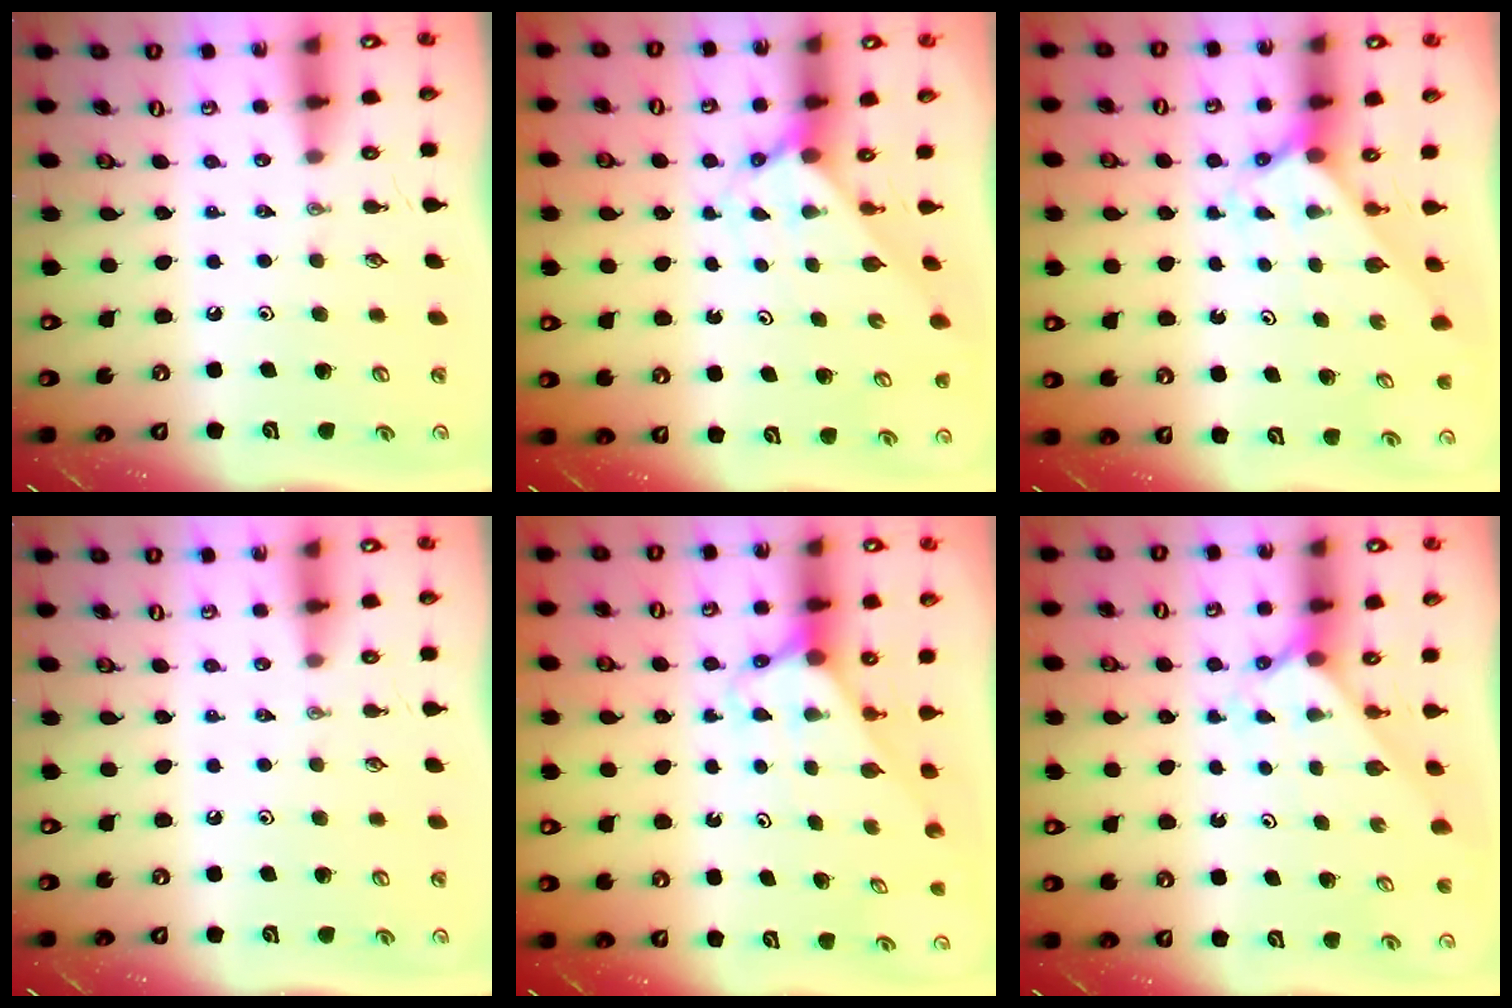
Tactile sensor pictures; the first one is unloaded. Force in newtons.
{"total": 2.6, "press": 2.6, "slide": 0.3}
{"total": 2.0, "press": 2.0, "slide": 0.2}
{"total": 0.0}
{"total": 2.8, "press": 2.8, "slide": 0.1}
{"total": 2.1, "press": 2.1, "slide": 0.2}